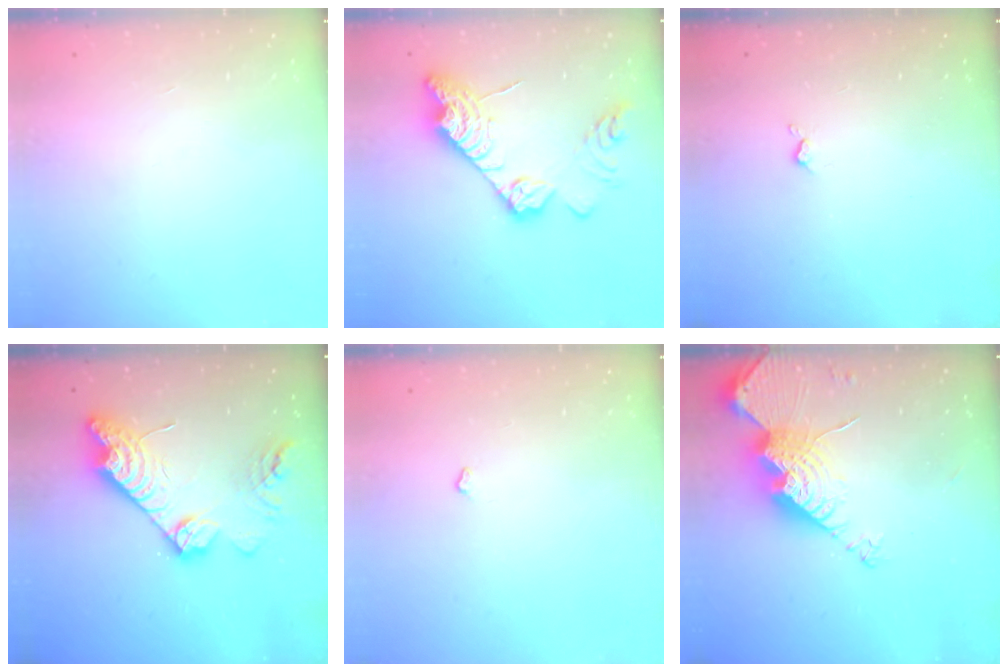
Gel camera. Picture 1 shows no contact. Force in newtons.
{"total": 17.9, "press": 17.8, "slide": 1.5}
{"total": 2.2, "press": 2.1, "slide": 0.5}
{"total": 16.1, "press": 16.1, "slide": 0.9}
{"total": 2.9, "press": 2.9, "slide": 0.5}
{"total": 16.4, "press": 16.4, "slide": 1.1}